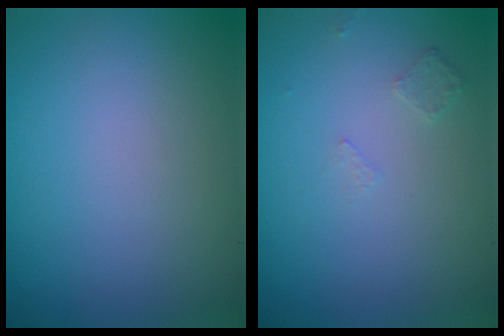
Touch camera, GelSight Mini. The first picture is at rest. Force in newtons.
{"total": 0.6, "press": 0.5, "slide": 0.4}